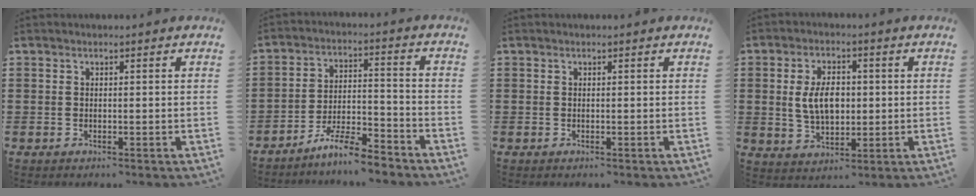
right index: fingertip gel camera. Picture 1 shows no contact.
{"total": 6.9, "force": [-6.3, 0.6, 2.9], "torque": [-0.060, 0.007, -0.120]}
{"total": 0.0}
{"total": 6.6, "force": [0.5, 3.9, 5.3], "torque": [-0.116, 0.005, 0.001]}